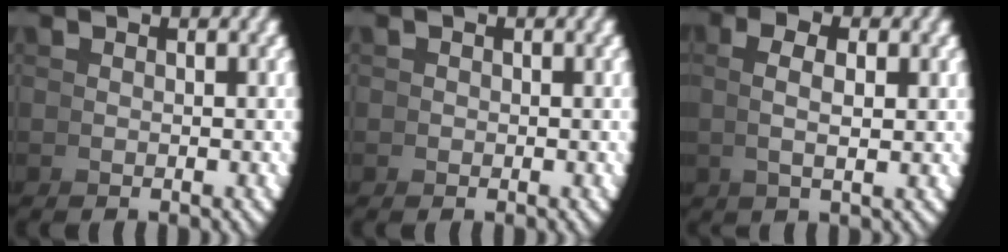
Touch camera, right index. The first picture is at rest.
{"total": 0.0}
{"total": 2.6, "force": [1.2, -0.3, 2.3], "torque": [-0.041, 0.006, 0.027]}